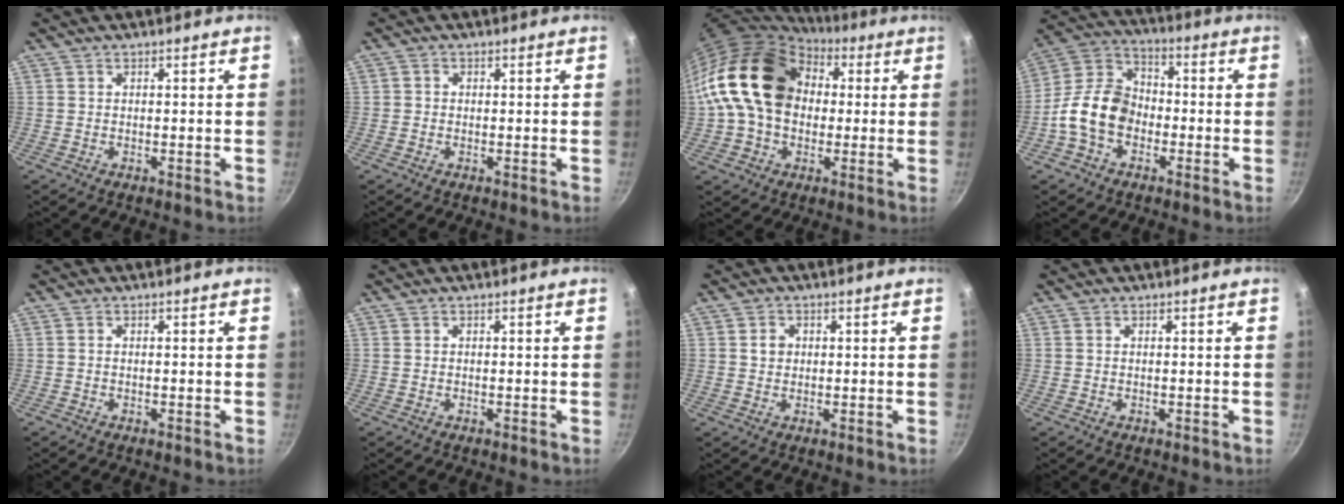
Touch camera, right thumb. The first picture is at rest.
{"total": 0.9, "force": [-0.1, 0.9, 0.3], "torque": [-0.004, 0.003, -0.004]}
{"total": 20.6, "force": [3.1, 15.3, 13.4], "torque": [-0.216, 0.035, 0.046]}
{"total": 12.9, "force": [-3.5, 9.4, 8.1], "torque": [-0.116, 0.042, -0.085]}
{"total": 0.0}
{"total": 0.0}
{"total": 2.3, "force": [0.4, 2.0, 1.0], "torque": [-0.008, 0.004, 0.004]}
{"total": 0.0}